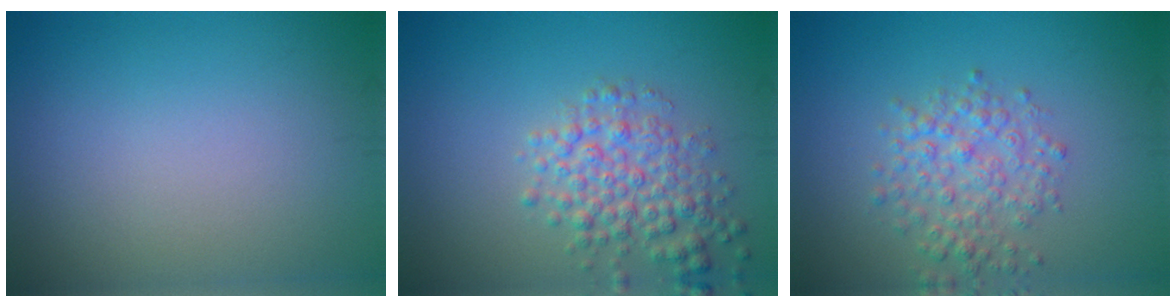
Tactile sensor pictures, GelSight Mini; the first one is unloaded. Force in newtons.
{"total": 4.1, "press": 4.1, "slide": 0.1}
{"total": 3.5, "press": 3.5, "slide": 0.1}